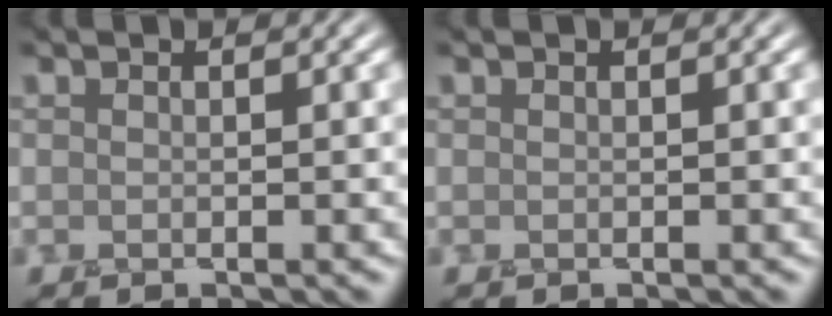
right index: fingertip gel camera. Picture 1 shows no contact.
{"total": 0.0}